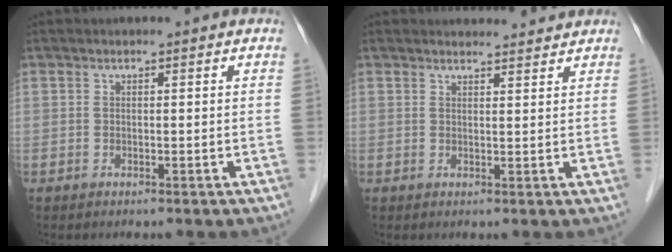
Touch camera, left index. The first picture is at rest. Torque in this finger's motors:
{"motor_torque": [0.10, -0.11, -0.03, -0.02]}